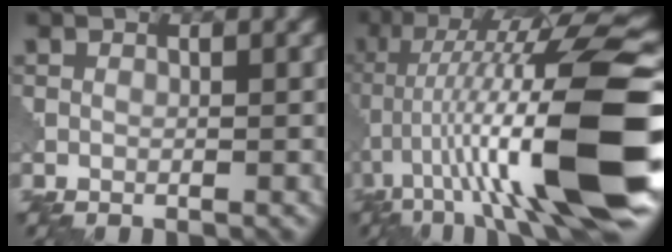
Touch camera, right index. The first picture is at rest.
{"total": 15.6, "force": [-3.2, 2.8, 15.0], "torque": [-0.235, 0.035, -0.038]}